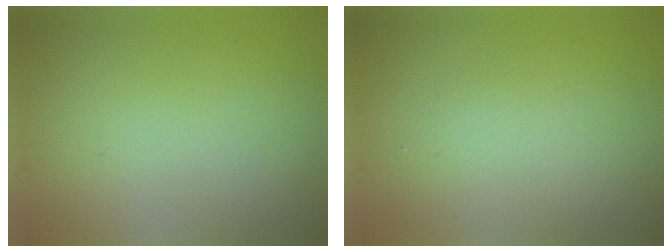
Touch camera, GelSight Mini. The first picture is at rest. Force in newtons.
{"total": 2.1, "press": 2.1, "slide": 0.0}